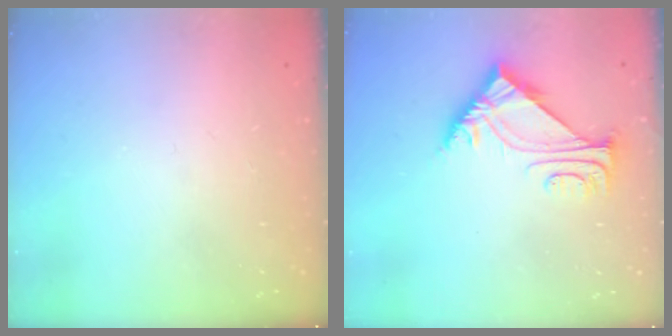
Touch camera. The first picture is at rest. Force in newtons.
{"total": 6.3, "press": 6.3, "slide": 0.3}